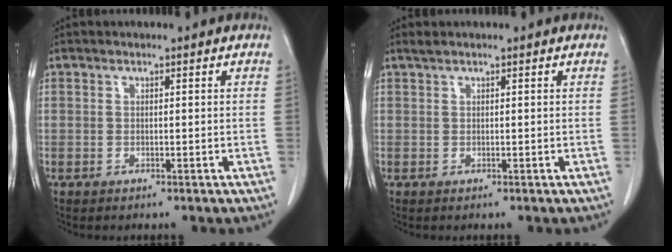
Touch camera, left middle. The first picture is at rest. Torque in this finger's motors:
{"motor_torque": [0.16, -0.13, -0.01, 0.00]}